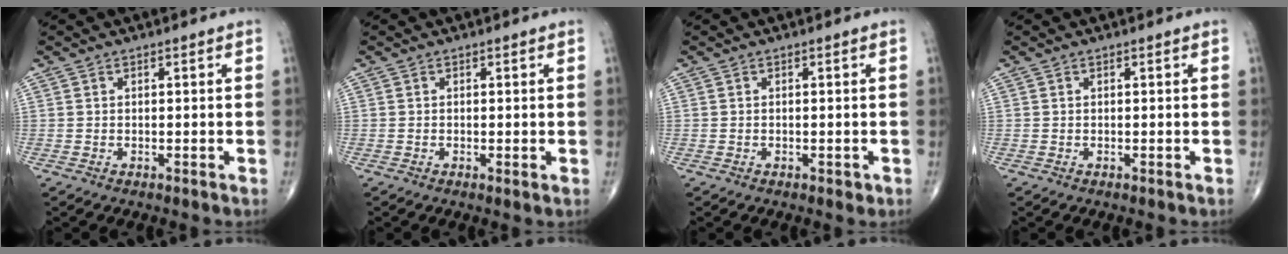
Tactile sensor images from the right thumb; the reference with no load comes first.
{"total": 0.7, "force": [0.0, 0.1, 0.6], "torque": [-0.017, -0.005, -0.003]}
{"total": 0.9, "force": [-0.4, 0.5, 0.7], "torque": [-0.009, -0.002, -0.004]}
{"total": 0.0}